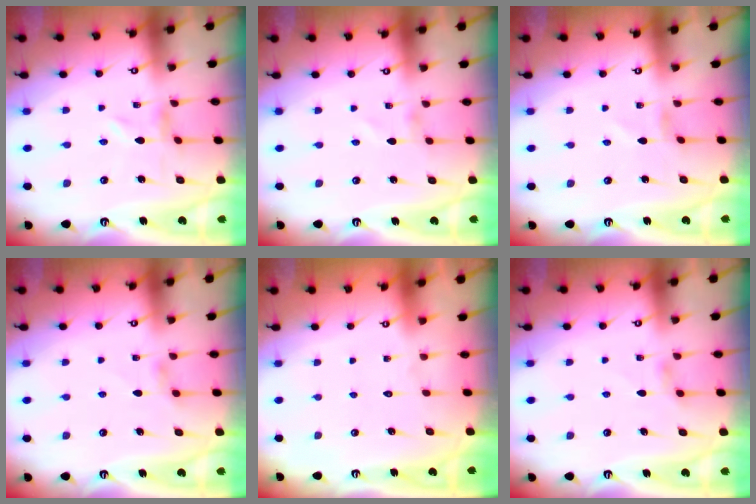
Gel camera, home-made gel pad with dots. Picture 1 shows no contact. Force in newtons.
{"total": 0.9, "press": 0.9, "slide": 0.0}
{"total": 0.0}
{"total": 1.6, "press": 1.6, "slide": 0.4}
{"total": 1.6, "press": 1.6, "slide": 0.1}
{"total": 1.6, "press": 1.6, "slide": 0.4}